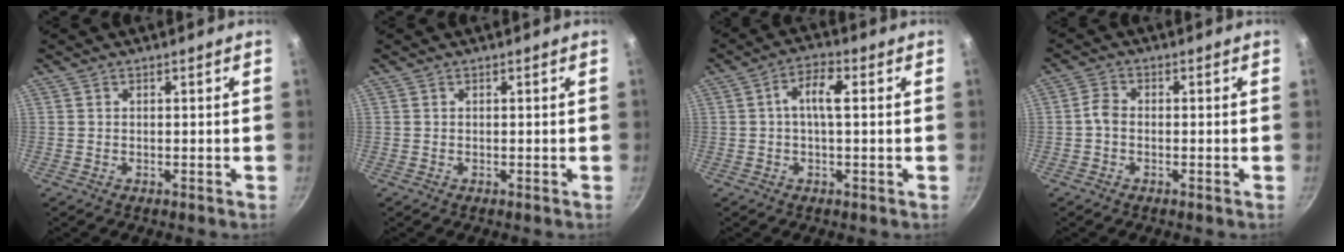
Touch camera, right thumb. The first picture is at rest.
{"total": 0.0}
{"total": 5.5, "force": [0.6, 2.0, 5.1], "torque": [-0.099, 0.018, 0.005]}
{"total": 2.5, "force": [-0.7, 1.6, 1.7], "torque": [-0.037, 0.014, -0.022]}